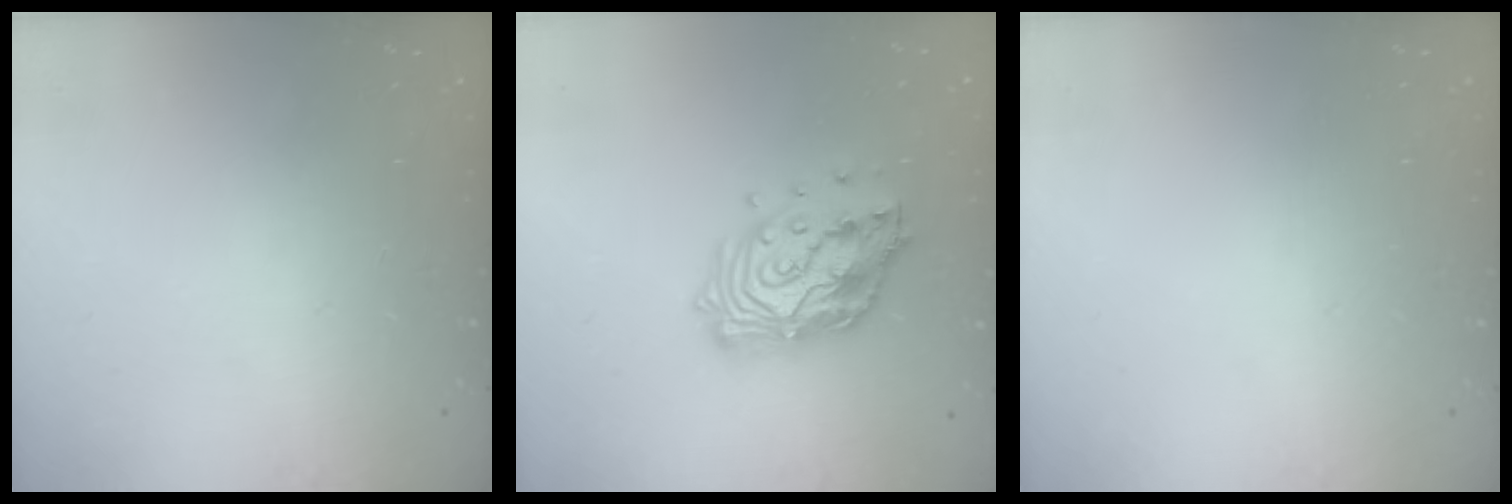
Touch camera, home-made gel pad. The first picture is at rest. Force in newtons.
{"total": 15.3, "press": 15.3, "slide": 1.2}
{"total": 0.0}